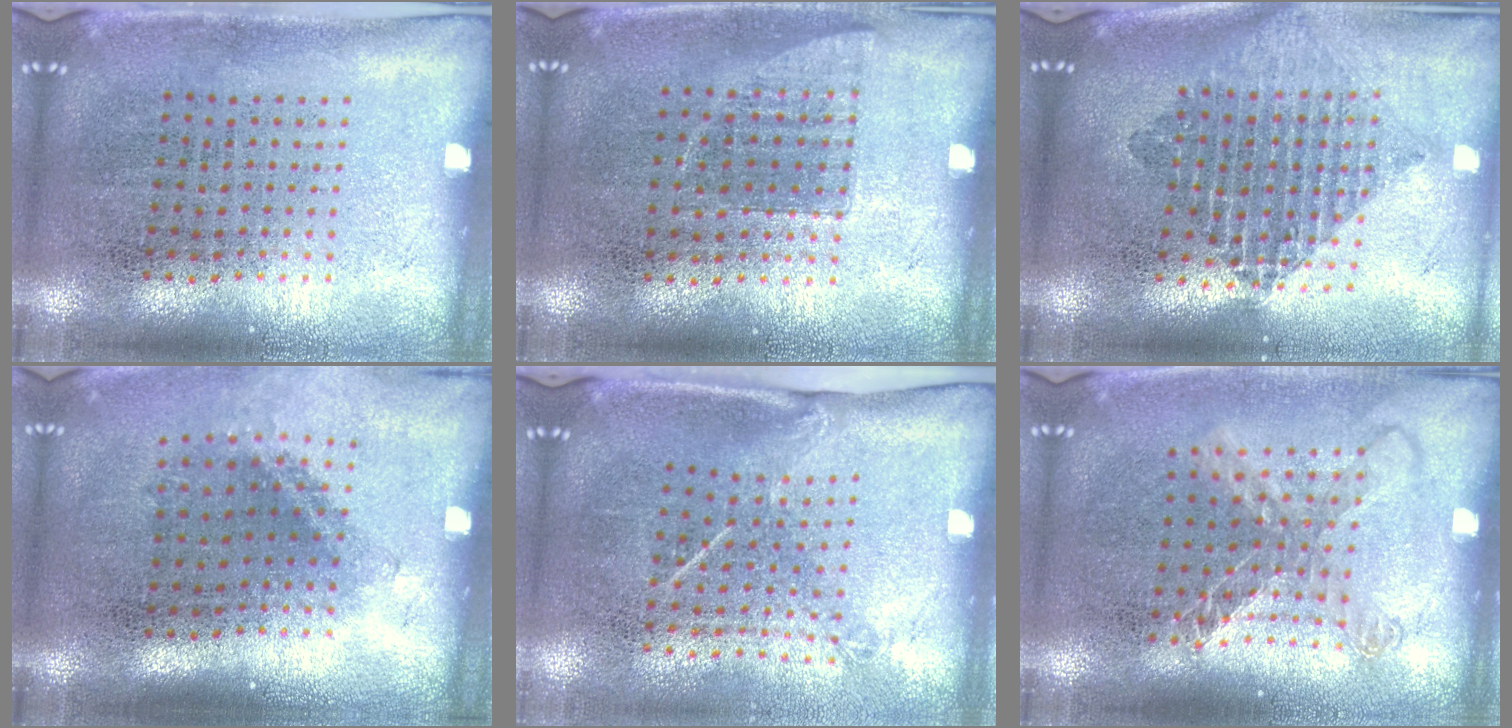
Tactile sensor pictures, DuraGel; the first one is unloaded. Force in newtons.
{"total": 0.7, "press": 0.6, "slide": 0.2}
{"total": 2.1, "press": 1.7, "slide": 1.2}
{"total": 1.4, "press": 1.0, "slide": 1.0}
{"total": 1.5, "press": 1.0, "slide": 1.1}
{"total": 1.5, "press": 1.3, "slide": 0.8}